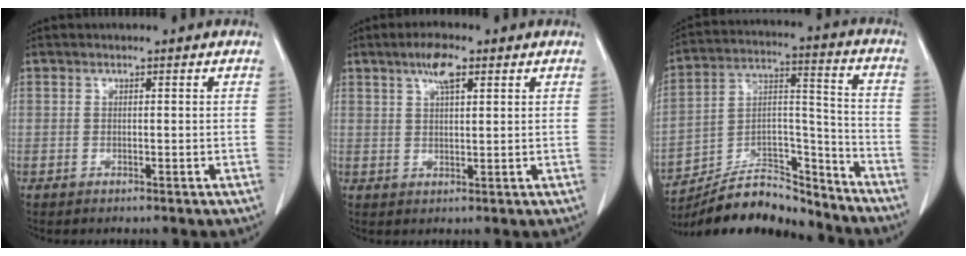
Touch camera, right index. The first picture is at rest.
{"total": 4.5, "force": [2.6, 1.1, 3.6], "torque": [-0.073, 0.007, 0.047]}
{"total": 15.9, "force": [-14.8, 4.0, 4.1], "torque": [-0.068, 0.048, -0.249]}